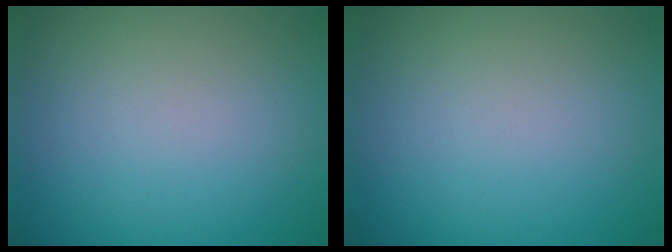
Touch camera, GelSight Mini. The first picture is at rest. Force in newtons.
{"total": 0.0}